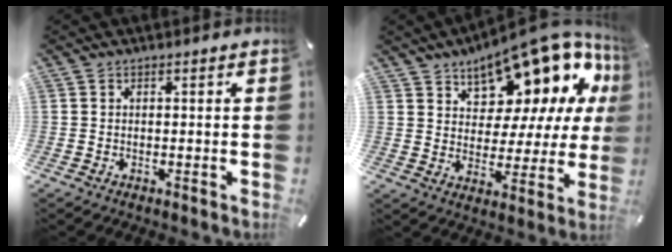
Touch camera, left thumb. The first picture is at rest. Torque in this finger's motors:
{"motor_torque": [2.37, 2.64, 1.08, 0.27, 0.18]}